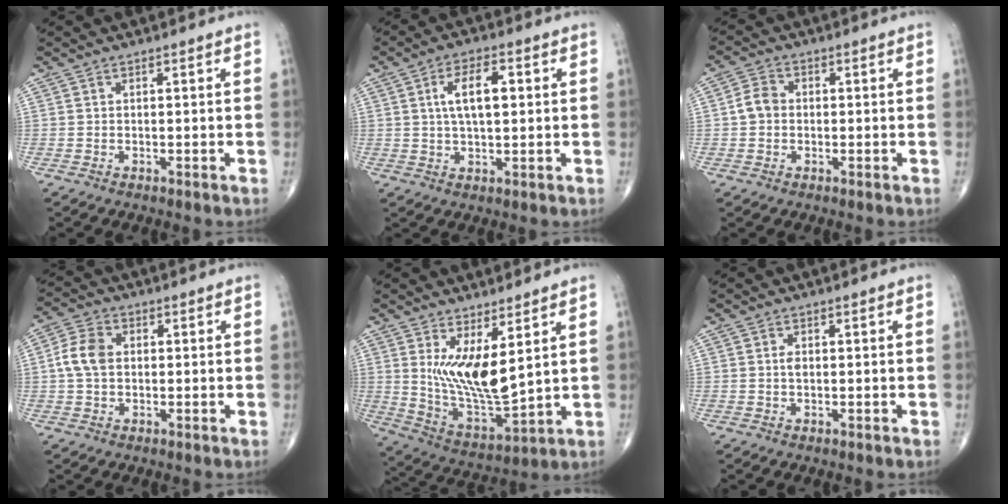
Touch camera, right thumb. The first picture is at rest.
{"total": 7.8, "force": [1.5, 3.5, 6.8], "torque": [-0.114, 0.007, 0.024]}
{"total": 3.9, "force": [-0.2, 3.2, 2.2], "torque": [-0.036, 0.011, -0.010]}
{"total": 6.2, "force": [0.4, 4.4, 4.3], "torque": [-0.089, 0.013, 0.000]}
{"total": 12.5, "force": [4.1, 4.6, 10.9], "torque": [-0.187, -0.045, 0.095]}
{"total": 1.1, "force": [0.0, 0.7, 0.9], "torque": [-0.015, 0.001, -0.001]}